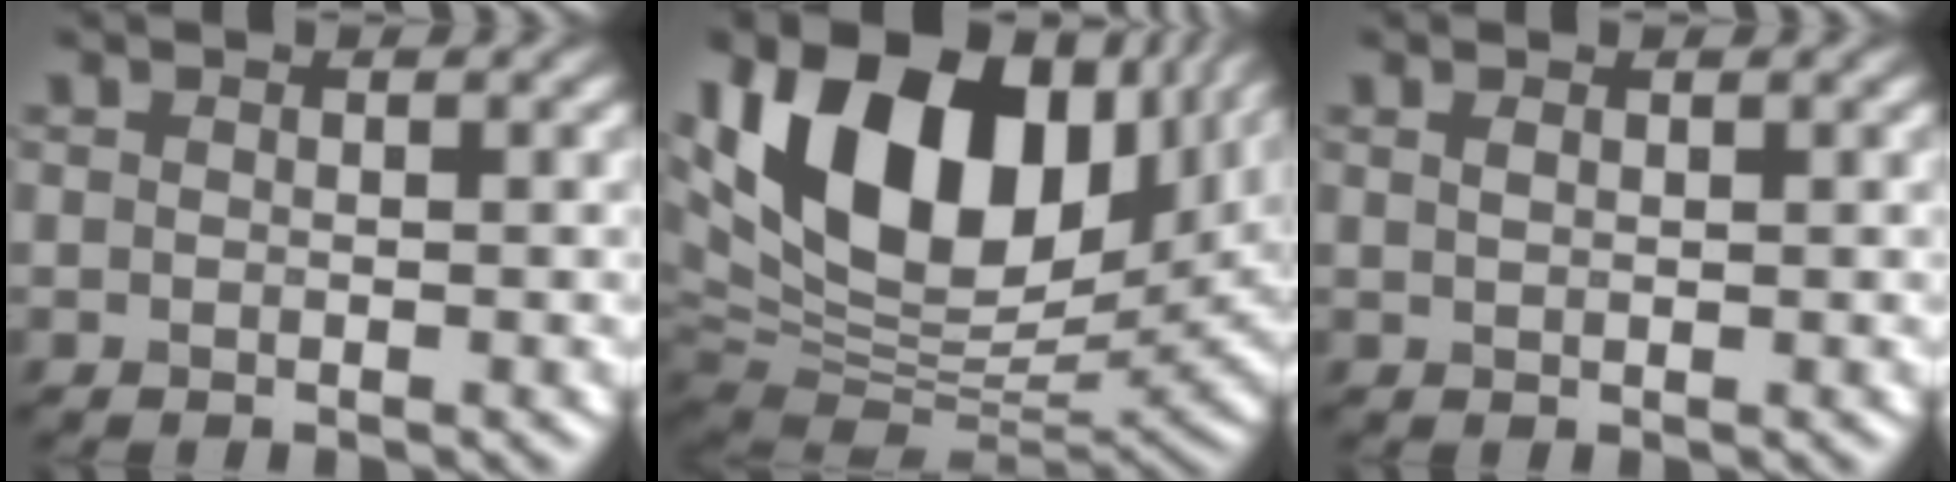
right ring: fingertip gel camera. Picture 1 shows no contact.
{"total": 19.0, "force": [6.4, 11.3, 13.8], "torque": [-0.266, 0.021, 0.107]}
{"total": 0.7, "force": [0.5, 0.2, 0.4], "torque": [-0.011, 0.001, 0.011]}